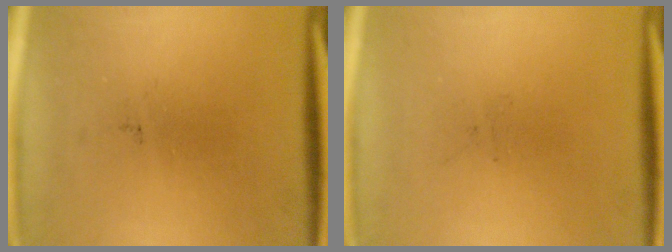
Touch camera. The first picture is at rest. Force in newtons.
{"total": 0.0}